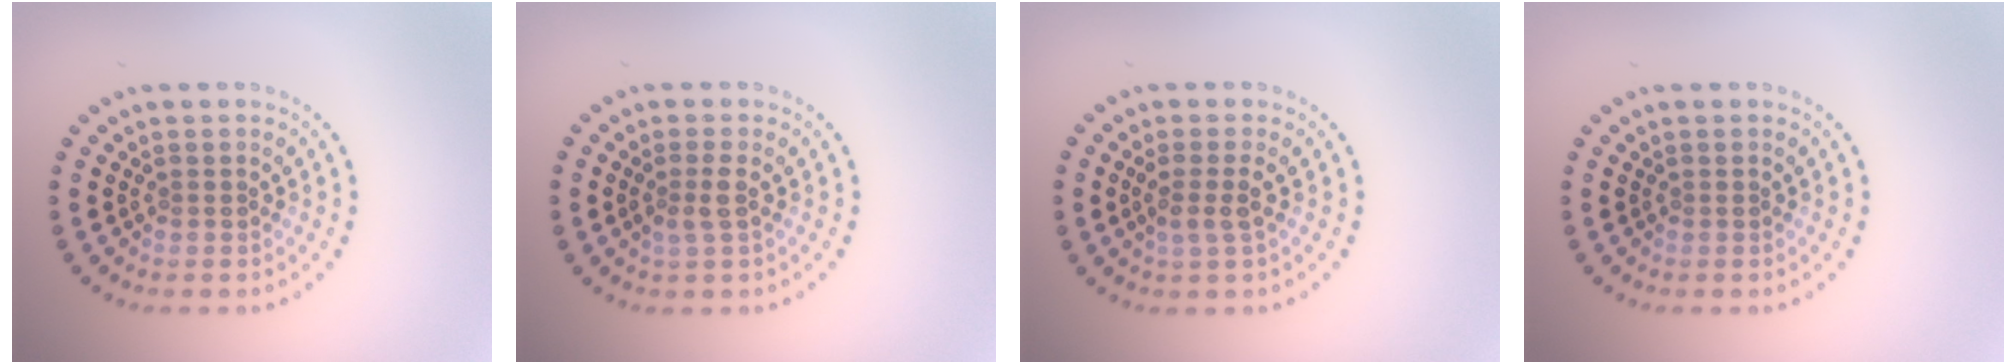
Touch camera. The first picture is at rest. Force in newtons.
{"total": 1.6, "press": 1.4, "slide": 0.8}
{"total": 1.9, "press": 1.6, "slide": 1.0}
{"total": 0.0}